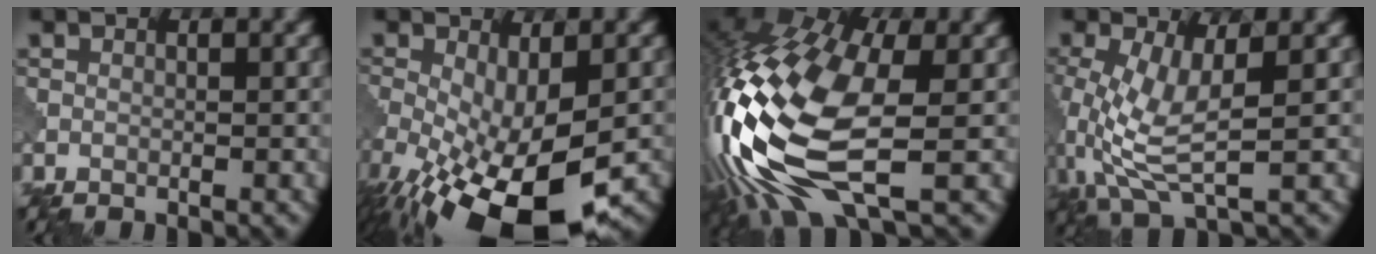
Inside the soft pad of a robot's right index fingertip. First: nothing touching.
{"total": 14.0, "force": [-6.1, 5.5, 11.4], "torque": [-0.220, -0.054, -0.087]}
{"total": 16.7, "force": [-2.2, 7.8, 14.6], "torque": [-0.333, -0.011, -0.039]}
{"total": 5.6, "force": [0.2, 1.9, 5.2], "torque": [-0.128, -0.011, 0.010]}